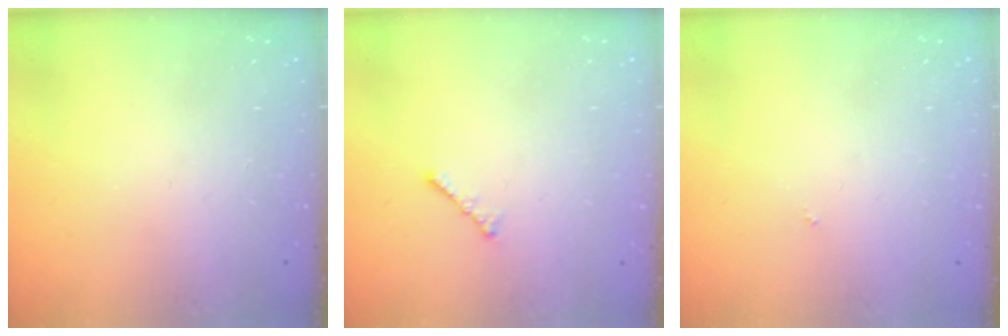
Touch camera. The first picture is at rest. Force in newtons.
{"total": 1.9, "press": 1.8, "slide": 0.5}
{"total": 0.0}